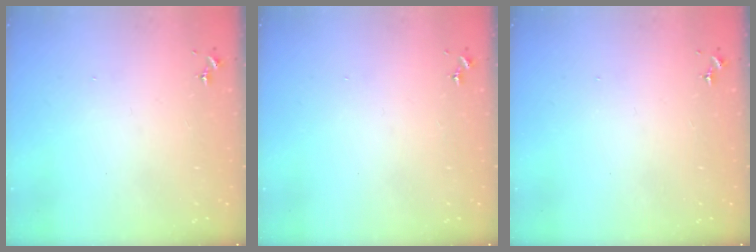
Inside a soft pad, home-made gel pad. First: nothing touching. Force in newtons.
{"total": 0.0}
{"total": 0.0}